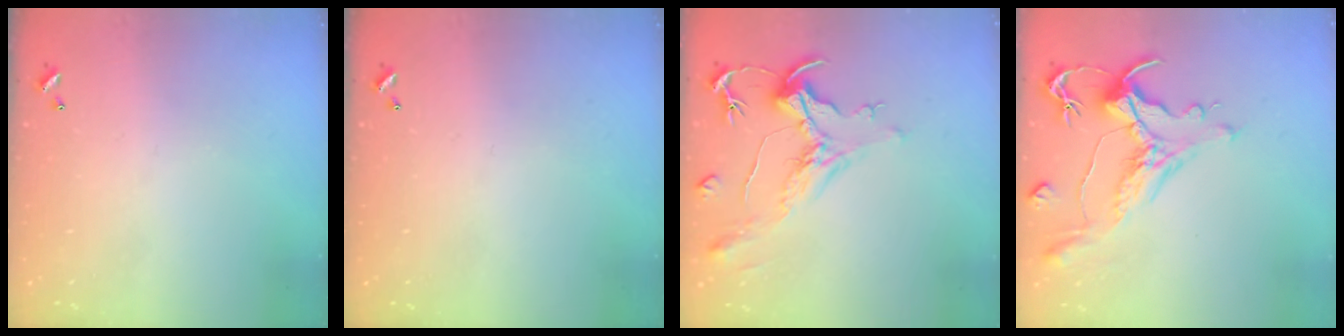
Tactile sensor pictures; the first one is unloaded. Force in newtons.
{"total": 0.0}
{"total": 2.1, "press": 1.7, "slide": 1.3}
{"total": 1.5, "press": 0.4, "slide": 1.5}